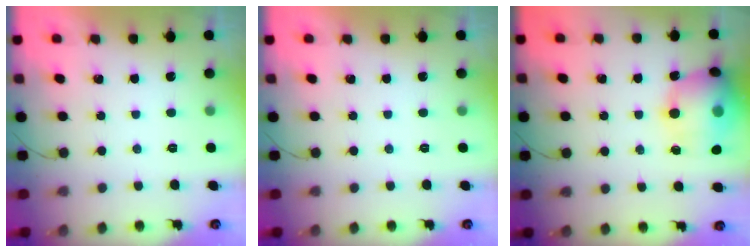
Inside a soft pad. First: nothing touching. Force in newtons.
{"total": 0.0}
{"total": 16.0, "press": 15.7, "slide": 3.1}